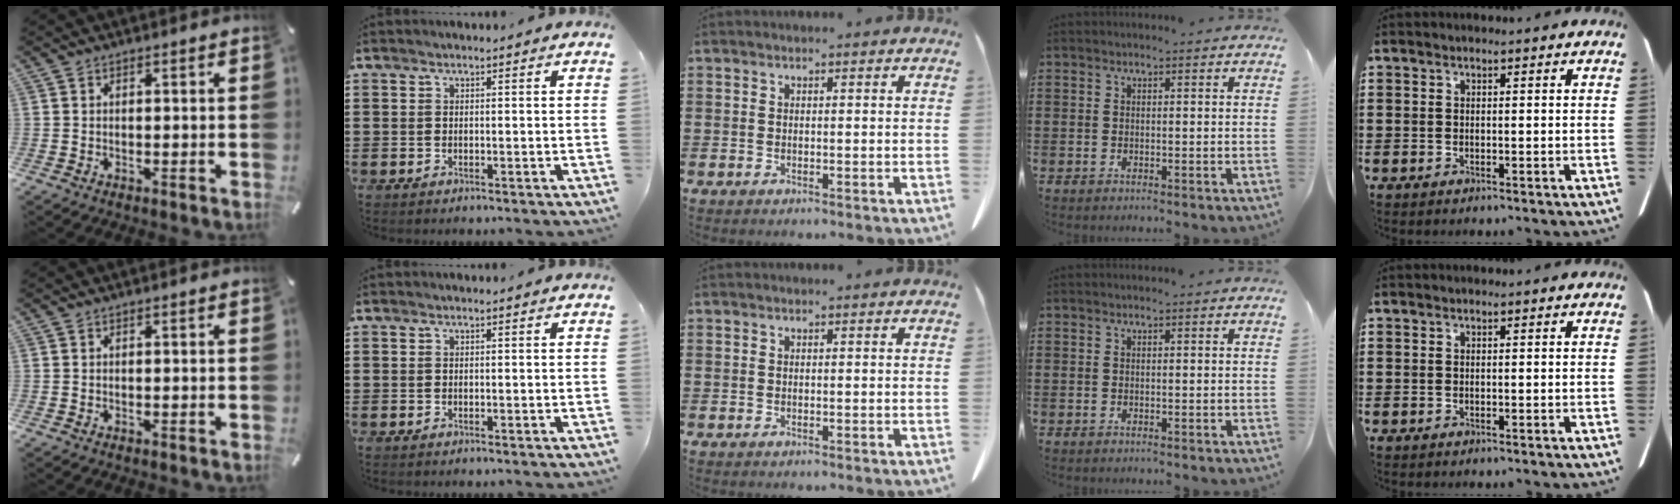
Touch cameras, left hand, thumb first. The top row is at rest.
{}